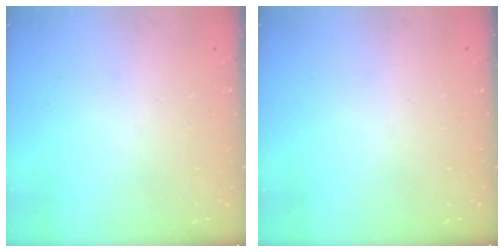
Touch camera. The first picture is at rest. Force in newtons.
{"total": 0.0}